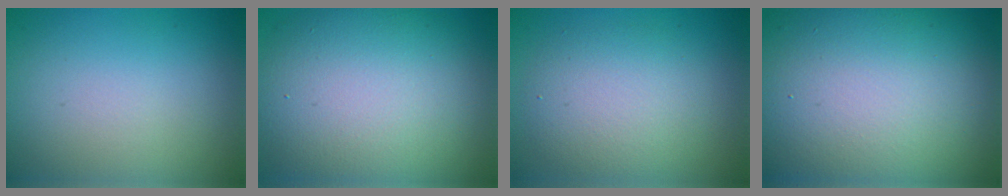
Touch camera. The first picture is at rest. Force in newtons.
{"total": 11.8, "press": 11.7, "slide": 1.1}
{"total": 4.6, "press": 4.6, "slide": 0.4}
{"total": 18.5, "press": 18.4, "slide": 1.2}